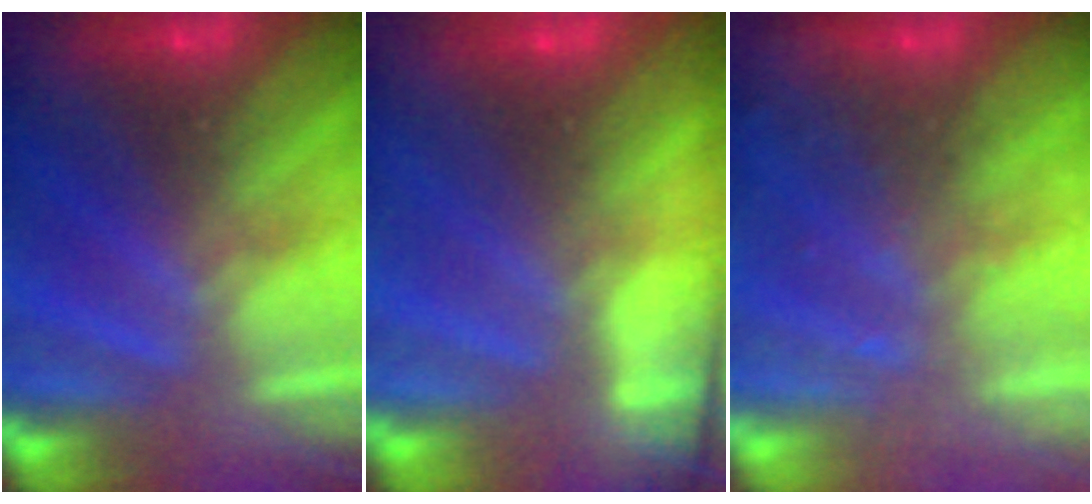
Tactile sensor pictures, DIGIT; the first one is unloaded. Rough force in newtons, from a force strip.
{"total": 11.5}
{"total": 2.2}